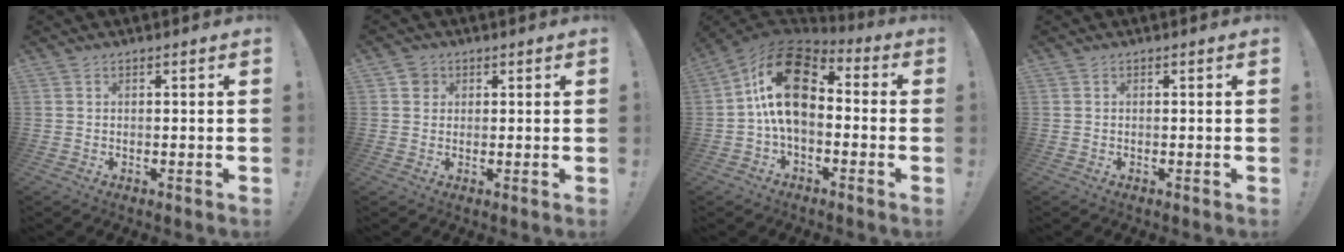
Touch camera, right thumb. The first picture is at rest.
{"total": 1.2, "force": [1.0, 0.6, 0.1], "torque": [0.007, -0.004, 0.018]}
{"total": 19.0, "force": [2.6, 11.7, 14.8], "torque": [-0.270, 0.010, 0.047]}
{"total": 0.0}